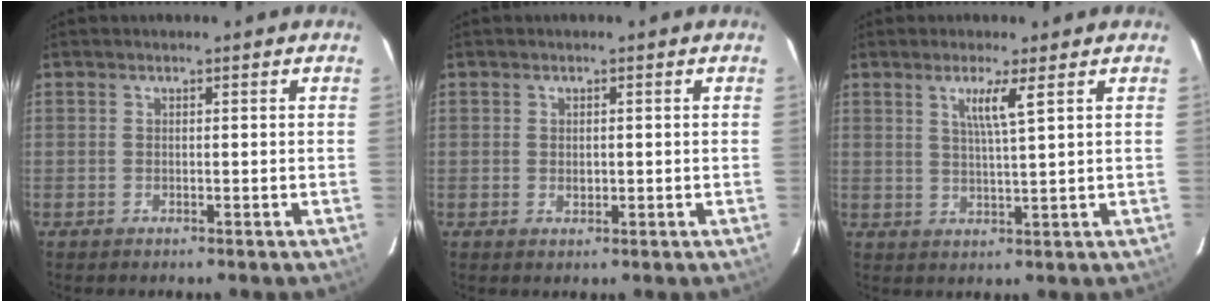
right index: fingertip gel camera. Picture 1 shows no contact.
{"total": 1.4, "force": [0.0, 1.1, 0.8], "torque": [-0.011, -0.001, 0.002]}
{"total": 4.3, "force": [2.1, -0.5, 3.7], "torque": [-0.069, -0.005, 0.038]}